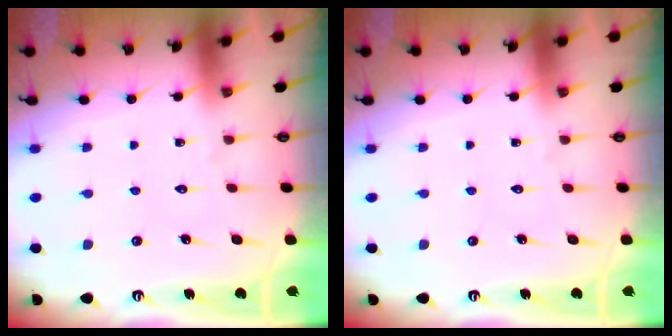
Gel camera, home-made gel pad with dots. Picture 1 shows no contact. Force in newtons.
{"total": 0.0}